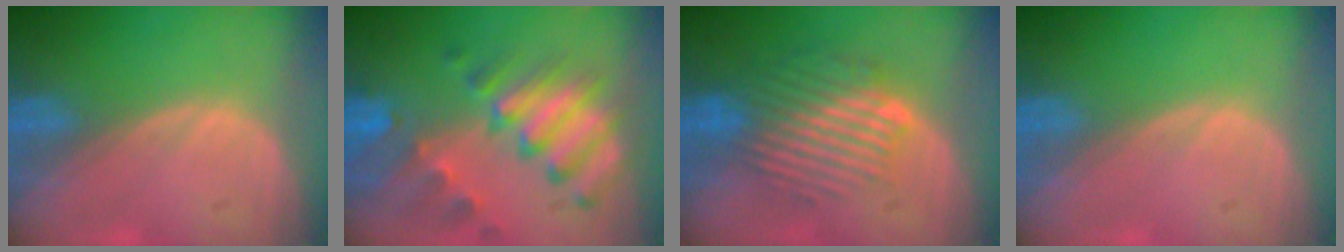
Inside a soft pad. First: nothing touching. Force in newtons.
{"total": 10.3, "press": 8.9, "slide": 5.1}
{"total": 9.2, "press": 8.0, "slide": 4.7}
{"total": 0.0}